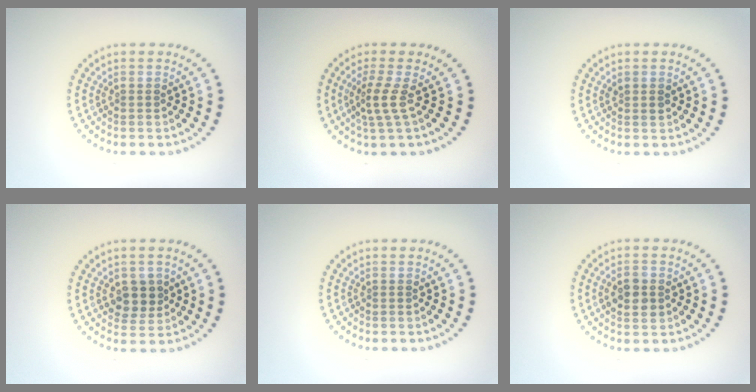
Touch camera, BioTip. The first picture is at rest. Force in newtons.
{"total": 2.3, "press": 1.6, "slide": 1.7}
{"total": 0.8, "press": 0.7, "slide": 0.3}
{"total": 2.5, "press": 2.3, "slide": 1.0}
{"total": 0.0}
{"total": 2.8, "press": 2.8, "slide": 0.1}